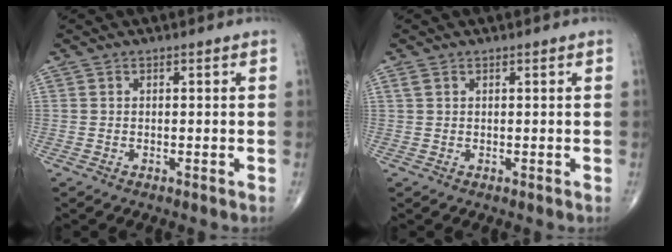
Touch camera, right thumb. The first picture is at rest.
{"total": 0.8, "force": [0.5, 0.4, 0.5], "torque": [-0.014, 0.011, 0.013]}